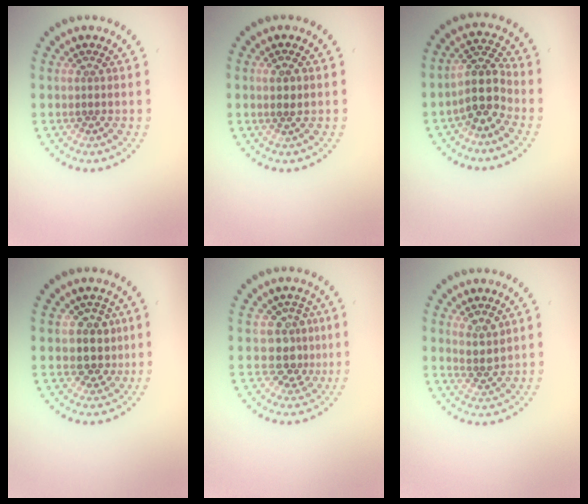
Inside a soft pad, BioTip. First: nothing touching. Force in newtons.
{"total": 0.9, "press": 0.9, "slide": 0.2}
{"total": 3.9, "press": 3.2, "slide": 2.1}
{"total": 3.0, "press": 2.7, "slide": 1.3}
{"total": 3.1, "press": 2.5, "slide": 1.8}
{"total": 2.3, "press": 2.0, "slide": 1.1}